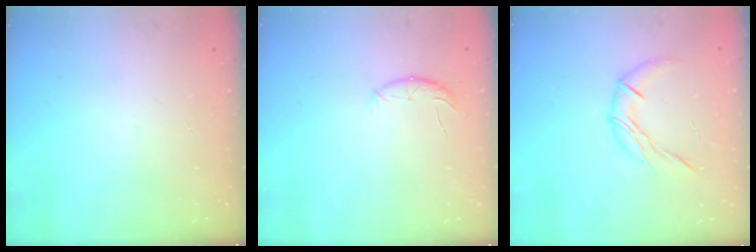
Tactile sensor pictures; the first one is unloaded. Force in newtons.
{"total": 7.7, "press": 7.6, "slide": 1.5}
{"total": 8.4, "press": 8.4, "slide": 0.1}